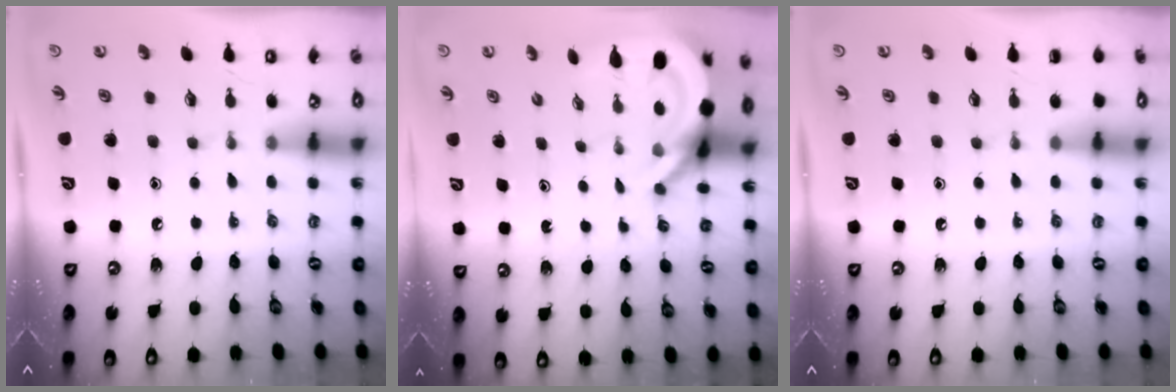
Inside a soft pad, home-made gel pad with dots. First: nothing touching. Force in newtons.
{"total": 6.2, "press": 6.1, "slide": 0.7}
{"total": 0.0}